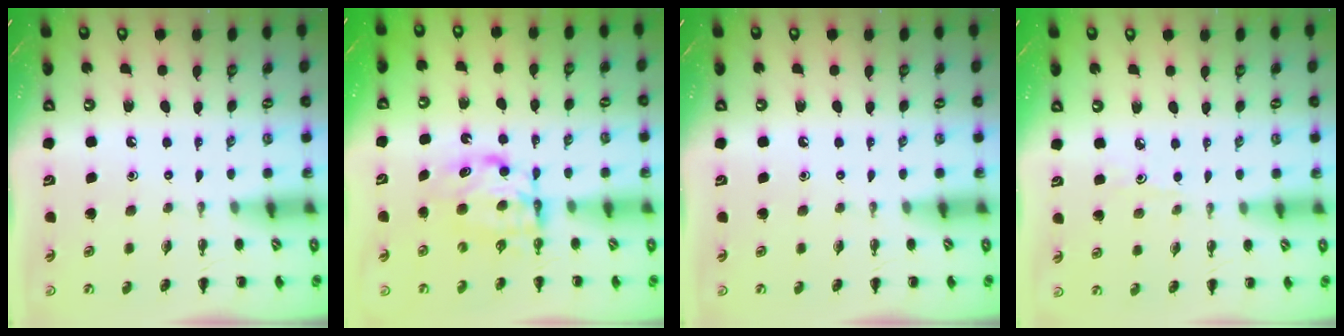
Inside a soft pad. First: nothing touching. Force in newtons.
{"total": 6.4, "press": 6.4, "slide": 0.3}
{"total": 0.0}
{"total": 2.5, "press": 2.4, "slide": 0.8}